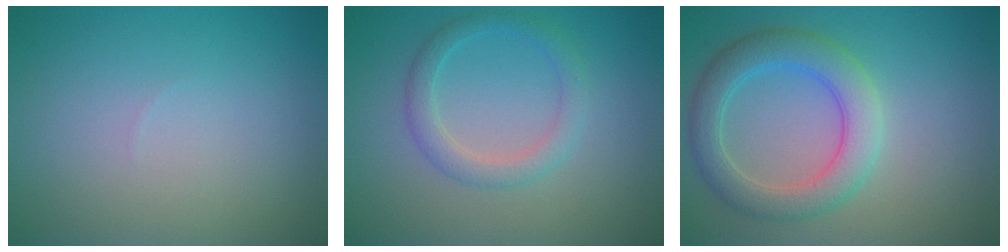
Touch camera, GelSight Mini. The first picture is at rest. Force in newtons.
{"total": 2.4, "press": 2.4, "slide": 0.1}
{"total": 4.8, "press": 4.8, "slide": 0.2}